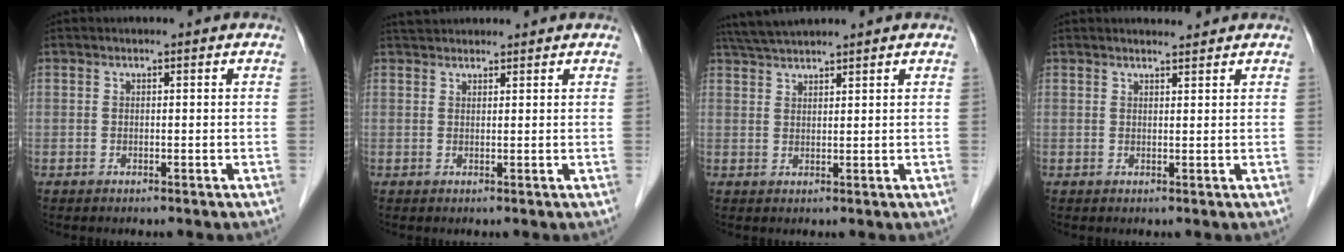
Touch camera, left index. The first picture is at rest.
{"total": 4.3, "force": [4.1, 0.7, 1.1], "torque": [-0.022, 0.035, 0.075]}
{"total": 5.0, "force": [4.6, -0.2, 1.8], "torque": [-0.039, 0.029, 0.091]}
{"total": 2.2, "force": [2.1, 0.2, 0.4], "torque": [-0.012, 0.005, 0.035]}